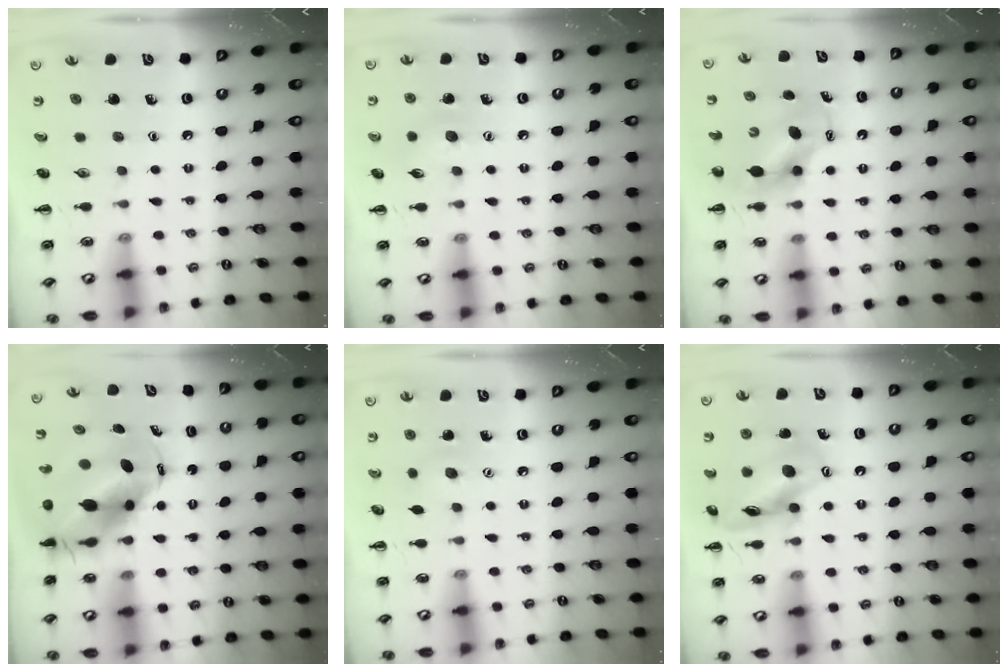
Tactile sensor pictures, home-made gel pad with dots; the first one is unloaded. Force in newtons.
{"total": 6.2, "press": 6.0, "slide": 1.3}
{"total": 6.7, "press": 6.6, "slide": 1.1}
{"total": 9.0, "press": 8.7, "slide": 2.4}
{"total": 5.9, "press": 5.7, "slide": 1.2}
{"total": 15.7, "press": 15.7, "slide": 1.0}